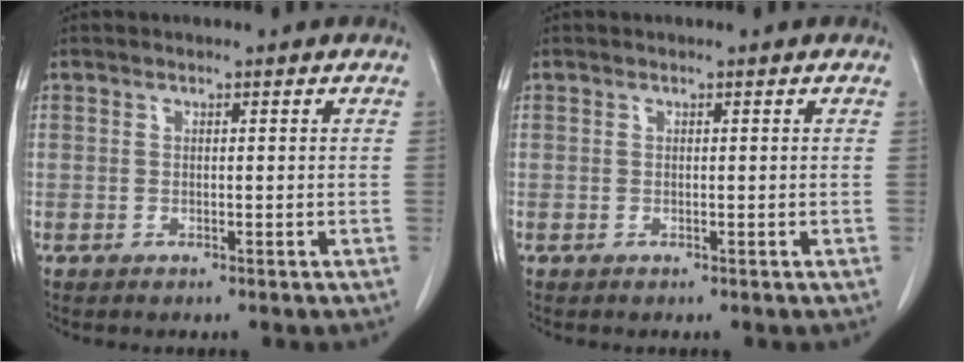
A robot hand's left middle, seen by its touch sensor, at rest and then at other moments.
{"total": 0.0}